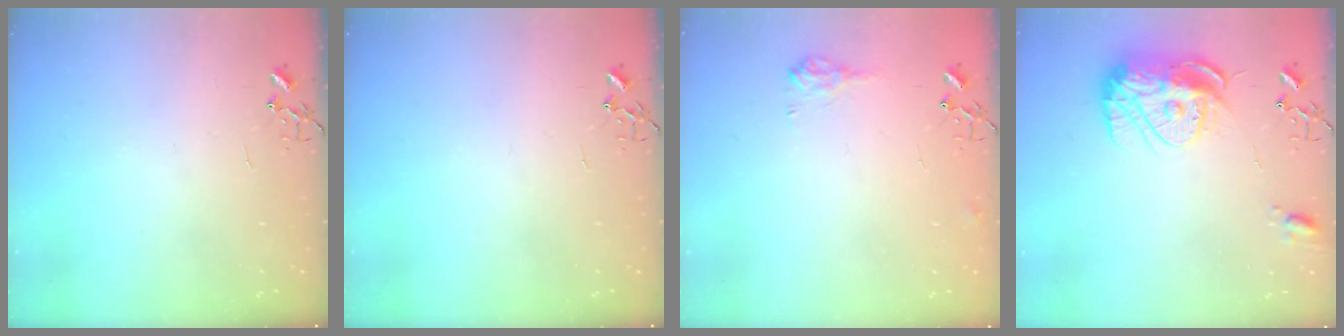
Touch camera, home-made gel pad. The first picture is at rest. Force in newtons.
{"total": 0.0}
{"total": 7.7, "press": 7.7, "slide": 0.1}
{"total": 14.9, "press": 14.9, "slide": 1.4}